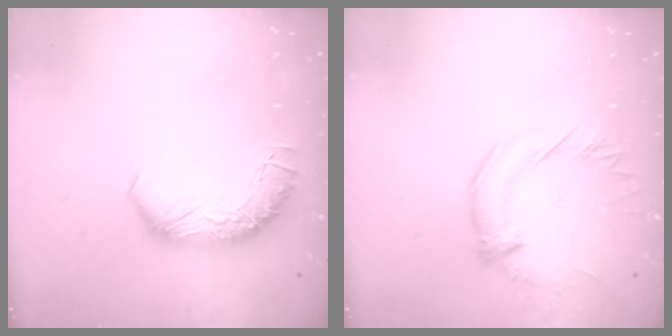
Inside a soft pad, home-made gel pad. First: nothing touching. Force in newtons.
{"total": 1.4, "press": 1.2, "slide": 0.7}